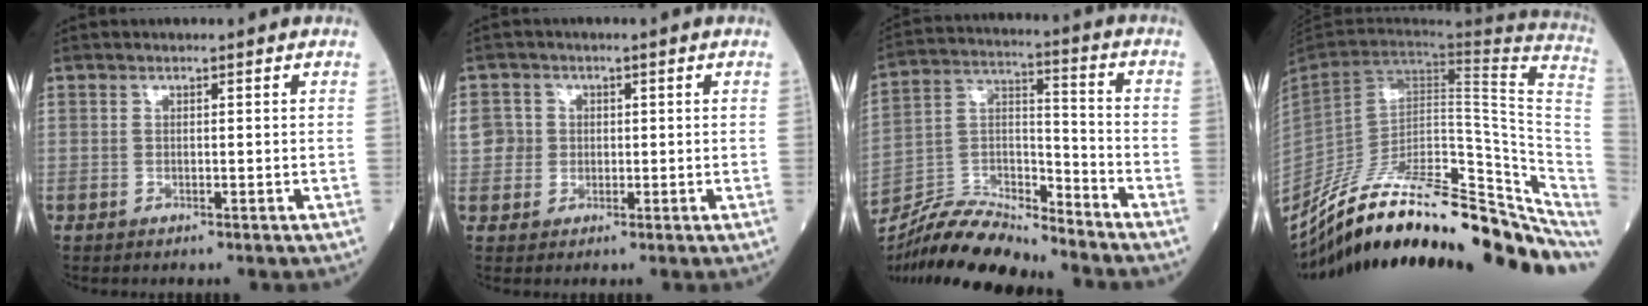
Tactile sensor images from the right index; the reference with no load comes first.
{"total": 3.5, "force": [0.3, 3.4, 0.4], "torque": [0.002, 0.012, 0.006]}
{"total": 14.3, "force": [-13.5, 1.7, 4.3], "torque": [-0.073, 0.020, -0.253]}
{"total": 31.8, "force": [-24.9, 7.7, 18.1], "torque": [-0.216, -0.014, -0.363]}